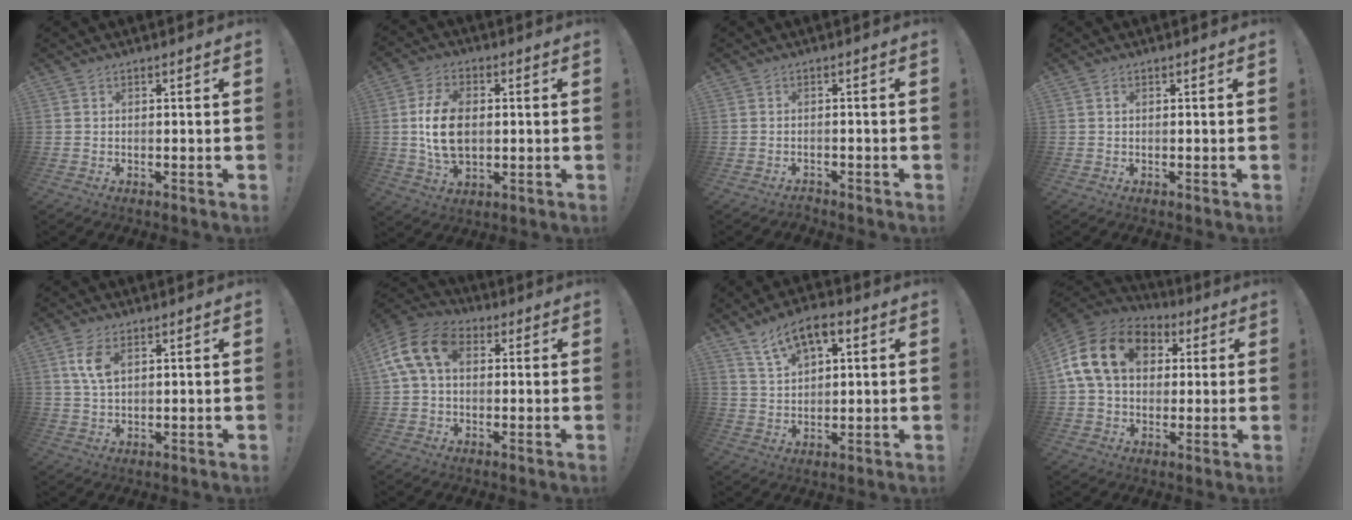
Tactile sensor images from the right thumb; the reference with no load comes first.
{"total": 13.8, "force": [0.5, 9.2, 10.2], "torque": [-0.182, 0.002, 0.011]}
{"total": 1.6, "force": [-1.5, 0.5, 0.1], "torque": [0.002, 0.004, -0.027]}
{"total": 0.5, "force": [0.1, 0.3, 0.4], "torque": [-0.011, 0.005, 0.002]}
{"total": 6.5, "force": [2.5, 3.3, 4.9], "torque": [-0.093, -0.005, 0.044]}
{"total": 13.9, "force": [3.5, 9.3, 9.8], "torque": [-0.183, 0.004, 0.069]}
{"total": 10.1, "force": [5.4, 5.3, 6.6], "torque": [-0.108, -0.015, 0.101]}
{"total": 18.4, "force": [4.8, 13.1, 11.9], "torque": [-0.213, 0.006, 0.087]}